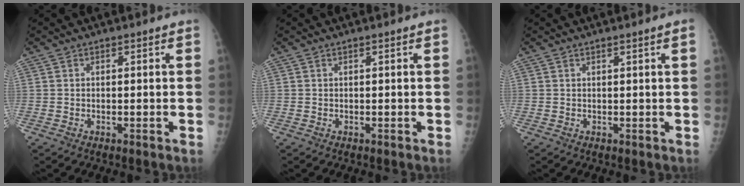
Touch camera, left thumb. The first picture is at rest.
{"total": 0.0}
{"total": 1.1, "force": [0.5, -0.4, 0.9], "torque": [-0.022, -0.005, 0.014]}